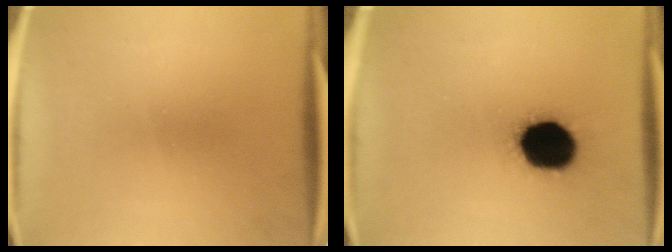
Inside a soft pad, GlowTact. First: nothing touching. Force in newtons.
{"total": 17.1}